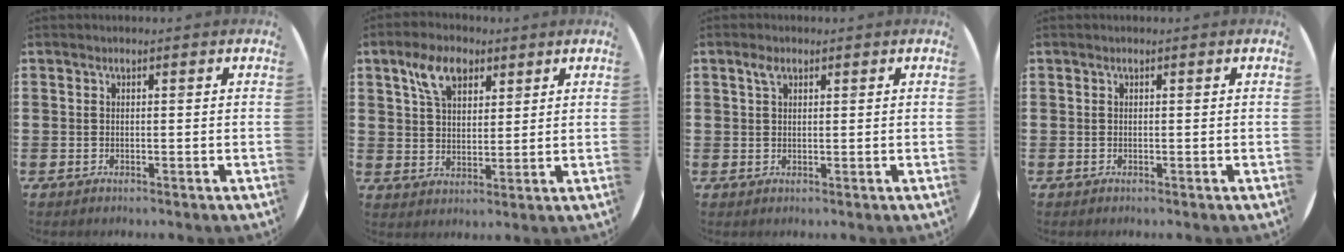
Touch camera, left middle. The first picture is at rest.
{"total": 6.8, "force": [4.0, 3.8, 3.9], "torque": [-0.073, 0.008, 0.071]}
{"total": 1.7, "force": [1.0, 0.9, 1.0], "torque": [-0.015, 0.003, 0.016]}
{"total": 0.0}